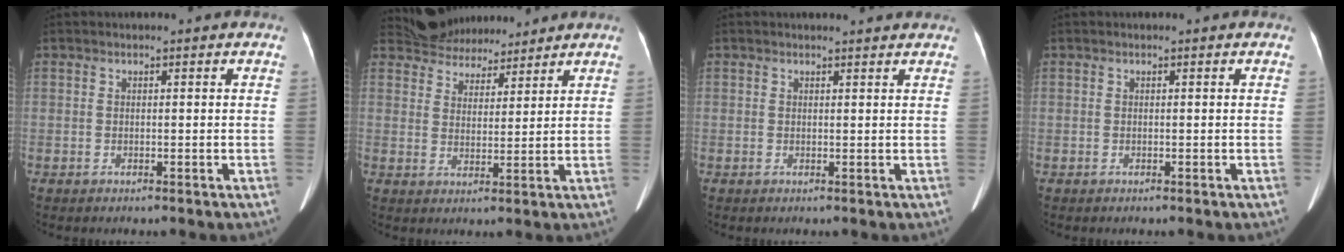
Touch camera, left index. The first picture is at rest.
{"total": 8.9, "force": [8.3, 3.3, 0.7], "torque": [-0.005, 0.018, 0.132]}
{"total": 3.2, "force": [3.1, 0.1, 0.8], "torque": [-0.011, 0.009, 0.030]}
{"total": 0.0}